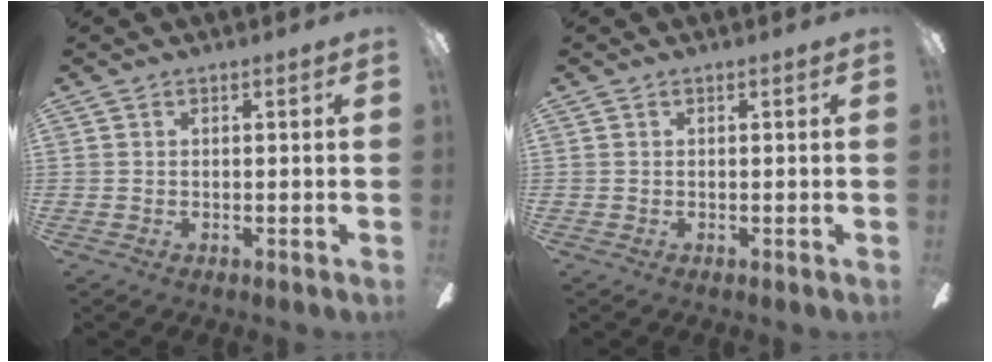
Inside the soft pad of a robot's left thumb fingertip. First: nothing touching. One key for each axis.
{"total": 0.0}